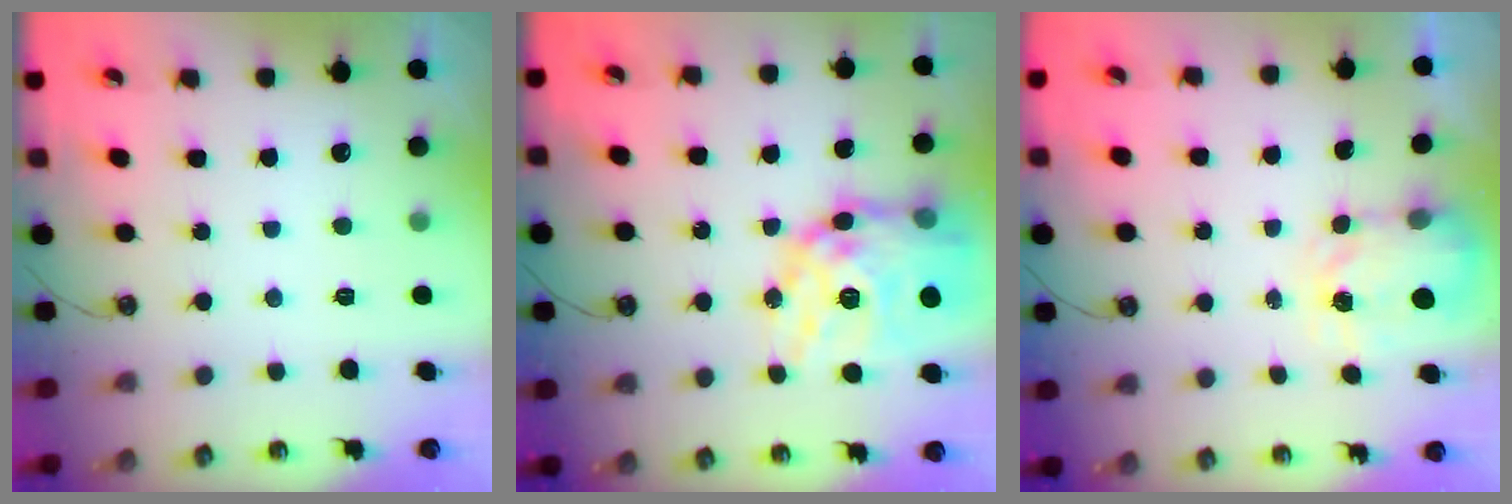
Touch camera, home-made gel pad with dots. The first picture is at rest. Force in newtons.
{"total": 21.7, "press": 21.6, "slide": 1.8}
{"total": 4.0, "press": 3.9, "slide": 0.6}